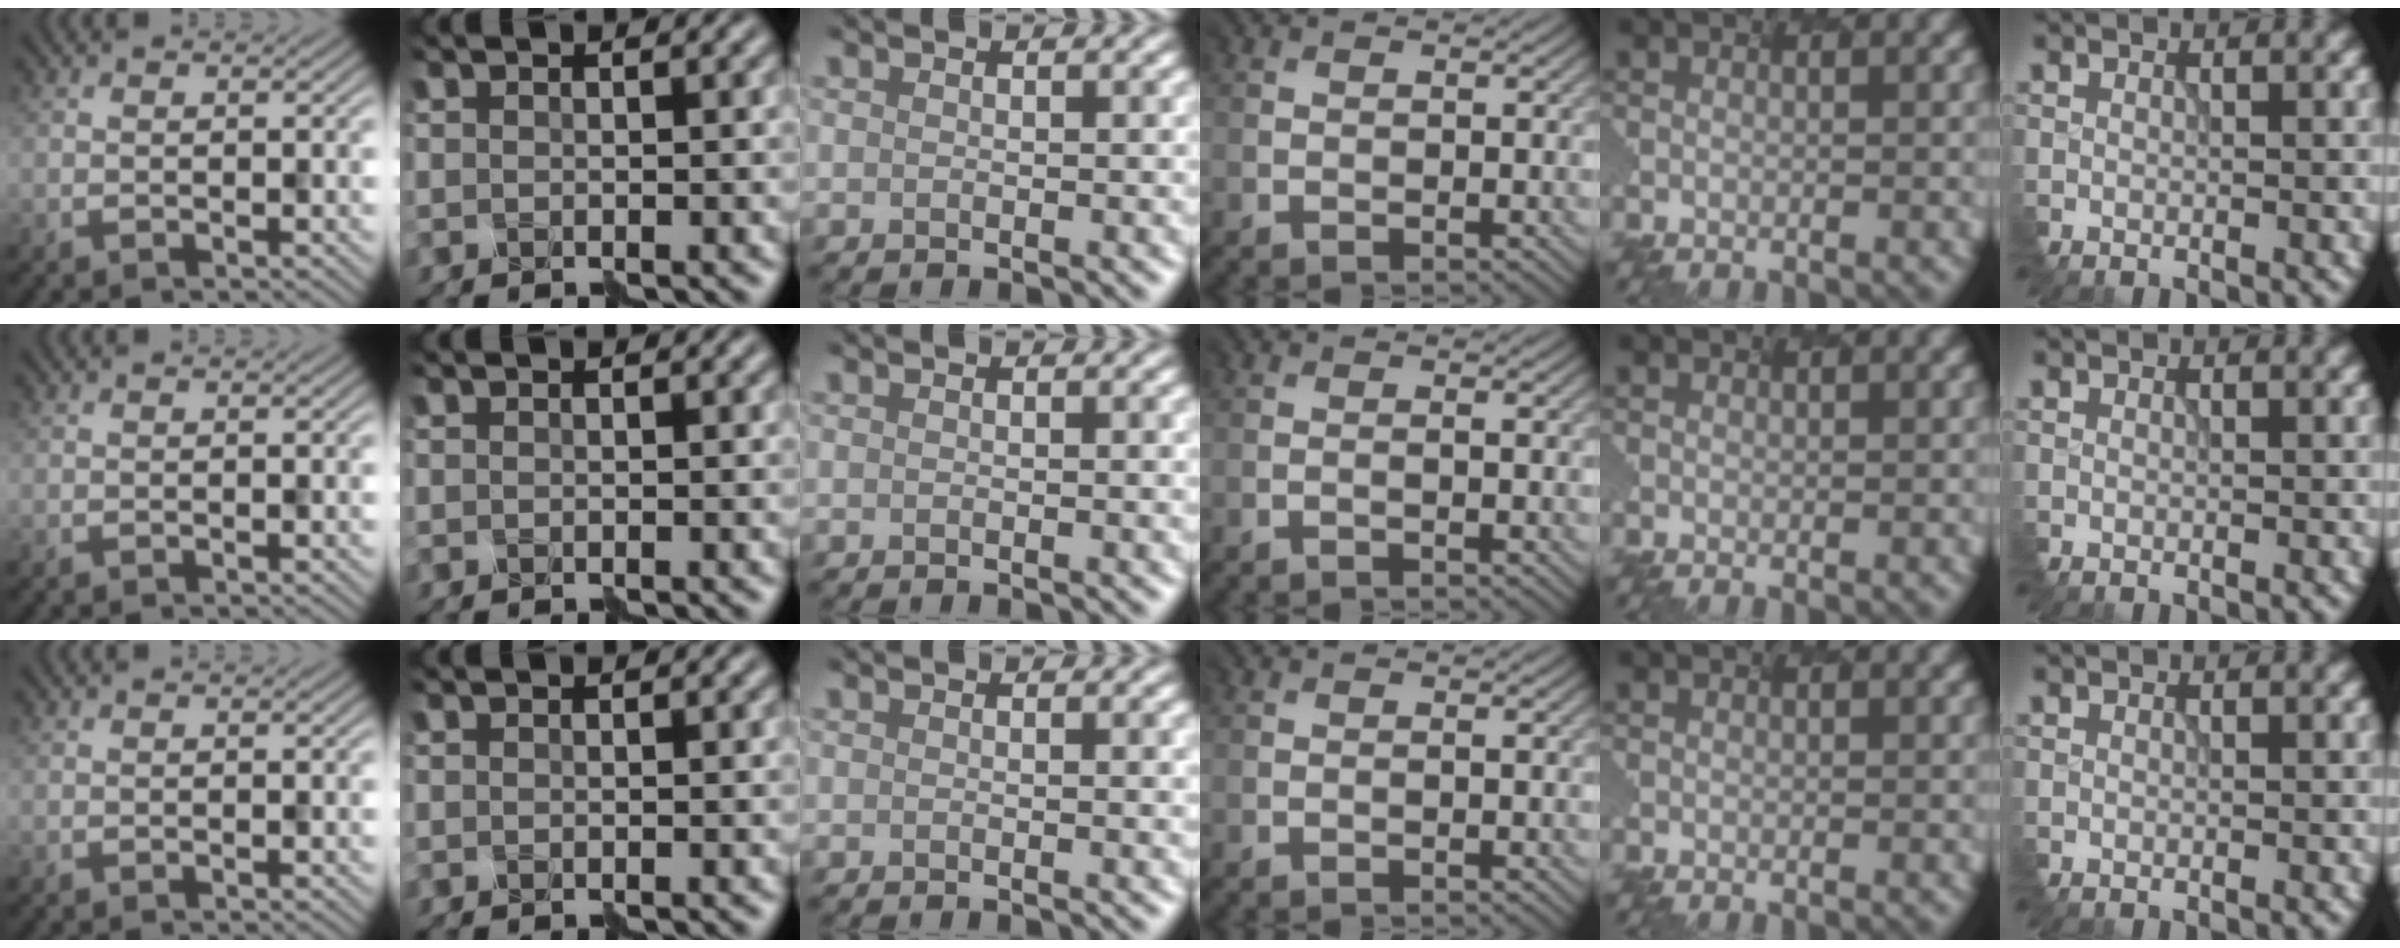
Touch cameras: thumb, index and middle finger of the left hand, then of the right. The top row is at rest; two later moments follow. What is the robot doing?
{"motion": "assemble", "object": "spray bottle"}